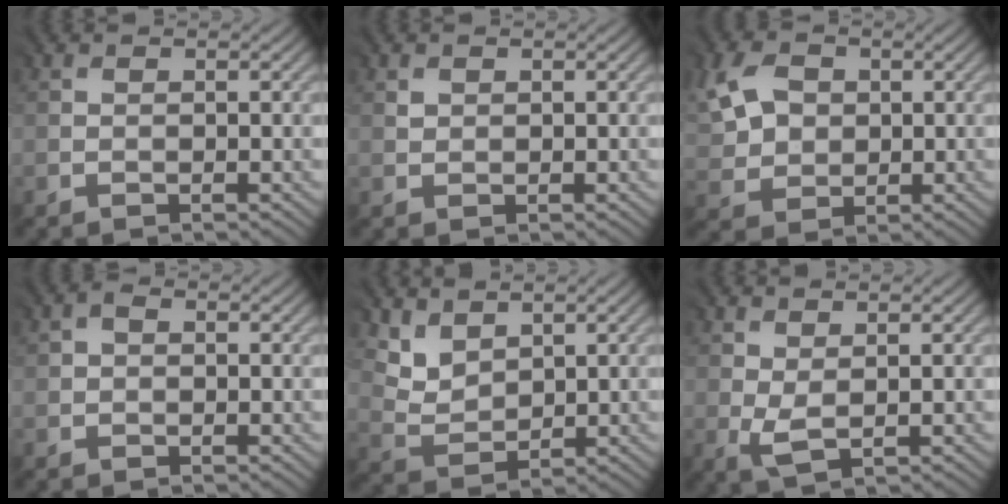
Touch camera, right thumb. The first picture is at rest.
{"total": 0.9, "force": [0.6, 0.7, 0.1], "torque": [-0.001, 0.000, 0.012]}
{"total": 7.4, "force": [2.3, 5.7, 4.2], "torque": [-0.128, 0.014, 0.039]}
{"total": 1.0, "force": [0.1, 0.9, 0.5], "torque": [-0.004, 0.003, -0.002]}
{"total": 4.0, "force": [3.0, 2.3, 1.3], "torque": [-0.041, -0.009, 0.069]}
{"total": 2.3, "force": [0.3, 1.4, 1.8], "torque": [-0.058, -0.003, 0.009]}